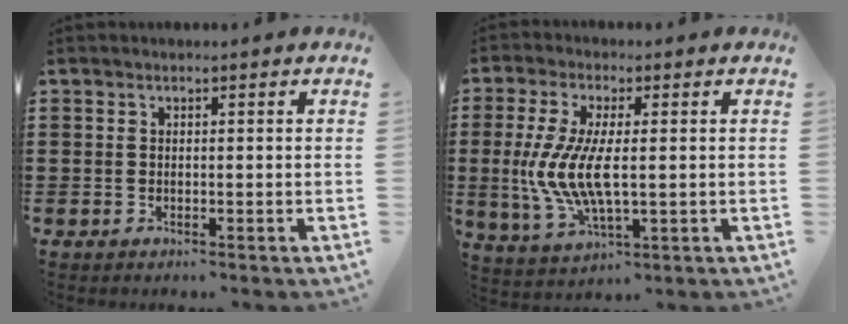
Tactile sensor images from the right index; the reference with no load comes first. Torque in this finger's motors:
{"motor_torque": [1.87, -0.27, 1.05, 0.21]}